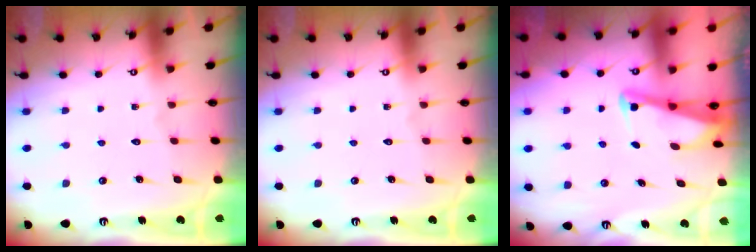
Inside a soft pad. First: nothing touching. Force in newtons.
{"total": 0.0}
{"total": 2.8, "press": 2.8, "slide": 0.3}